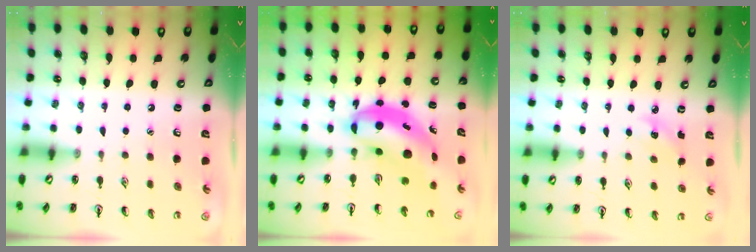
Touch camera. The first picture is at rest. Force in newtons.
{"total": 7.9, "press": 7.7, "slide": 1.6}
{"total": 2.5, "press": 2.4, "slide": 0.9}